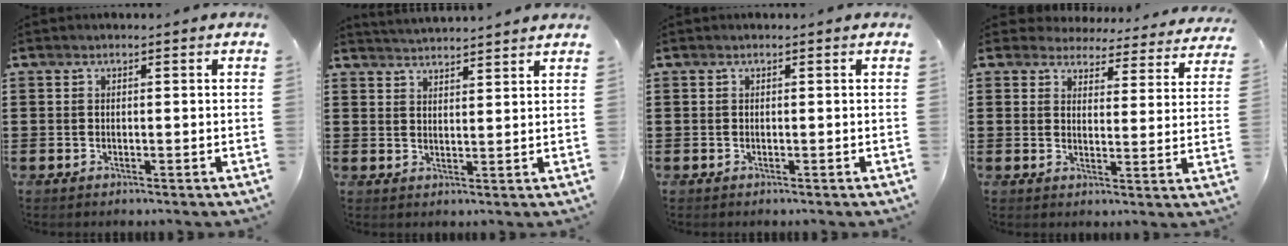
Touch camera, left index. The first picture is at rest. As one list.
[{"total": 3.0, "force": [2.9, -0.6, -0.2], "torque": [-0.004, -0.013, 0.054]}, {"total": 0.0}, {"total": 4.2, "force": [4.1, 0.7, 0.3], "torque": [-0.021, -0.031, 0.068]}]